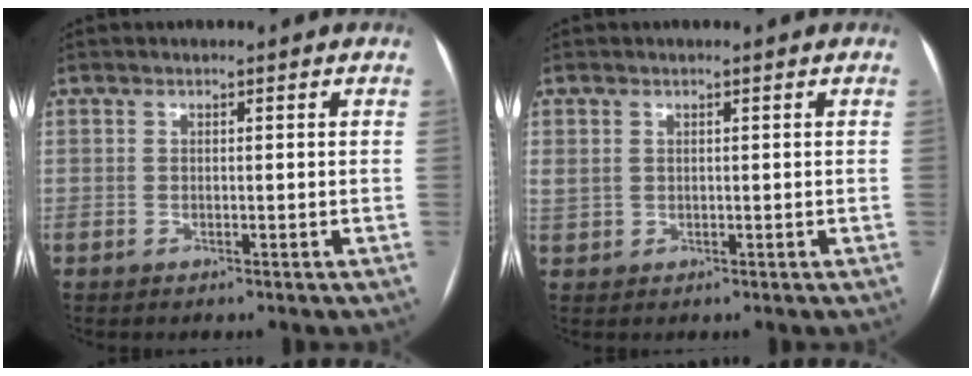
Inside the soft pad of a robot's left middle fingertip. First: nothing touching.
{"total": 2.1, "force": [0.5, 1.7, 1.1], "torque": [-0.040, 0.015, 0.016]}